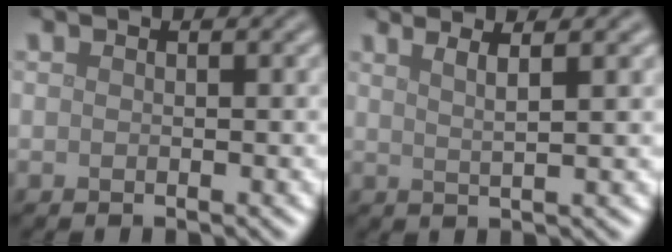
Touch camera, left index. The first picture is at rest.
{"total": 3.7, "force": [2.2, 1.0, 2.8], "torque": [-0.027, 0.015, 0.009]}